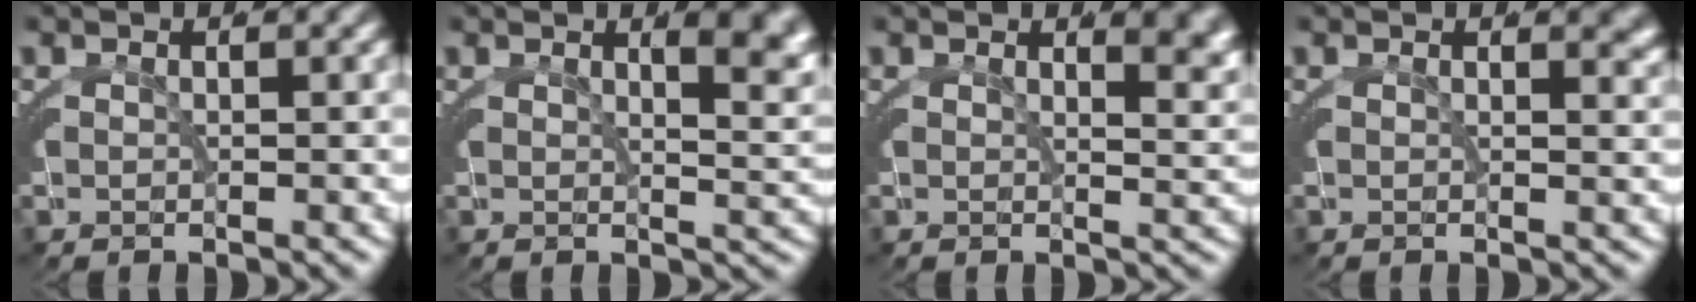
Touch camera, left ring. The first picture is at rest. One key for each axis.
{"total": 5.5, "fx": 2.1, "fy": 1.3, "fz": 4.9, "tx": -0.036, "ty": 0.000, "tz": 0.033}
{"total": 4.2, "fx": 1.9, "fy": 1.3, "fz": 3.5, "tx": -0.024, "ty": -0.002, "tz": 0.029}
{"total": 2.0, "fx": 1.1, "fy": 0.7, "fz": 1.6, "tx": -0.015, "ty": -0.001, "tz": 0.014}